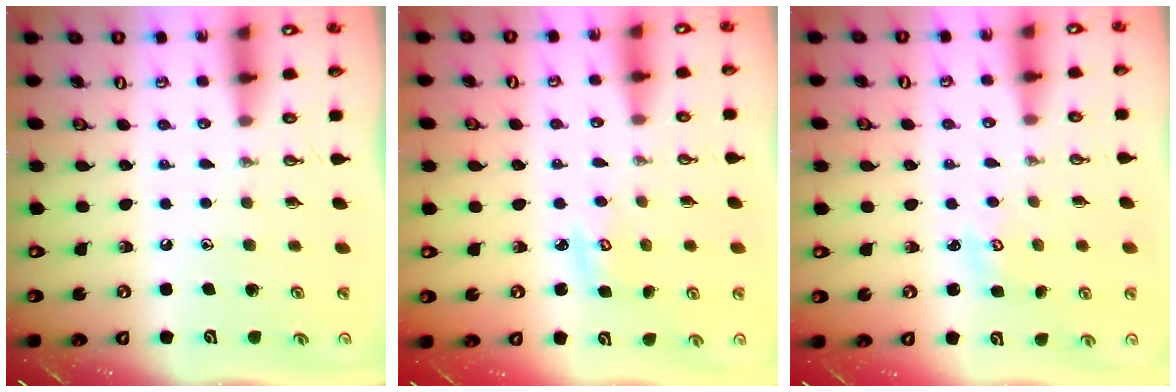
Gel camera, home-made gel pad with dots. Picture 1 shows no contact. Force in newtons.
{"total": 2.8, "press": 2.8, "slide": 0.1}
{"total": 1.9, "press": 1.9, "slide": 0.2}